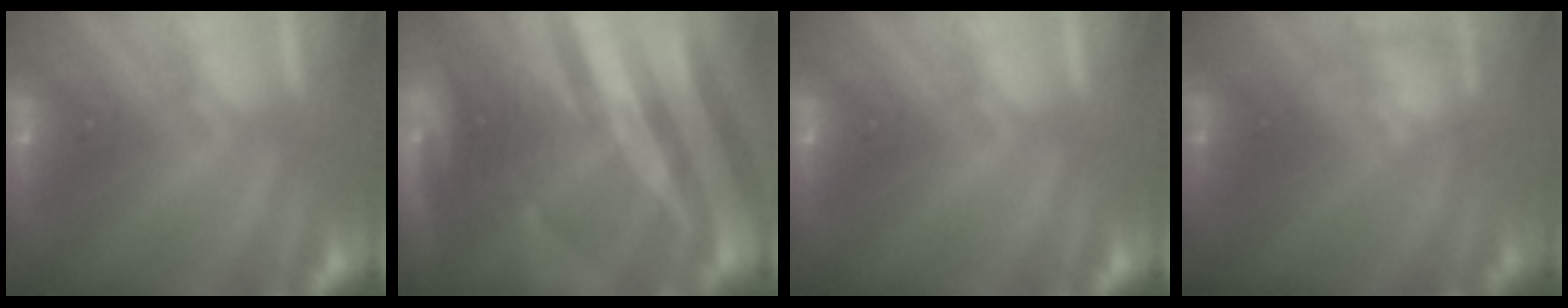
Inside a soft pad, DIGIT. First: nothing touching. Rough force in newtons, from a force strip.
{"total": 3.1}
{"total": 0.0}
{"total": 2.3}